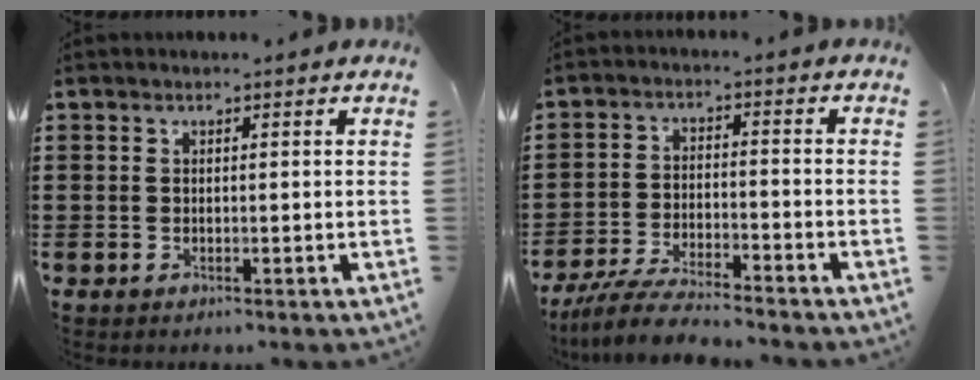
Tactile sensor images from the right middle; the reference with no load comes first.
{"total": 6.1, "force": [-5.6, 0.4, 2.3], "torque": [-0.056, -0.007, -0.110]}